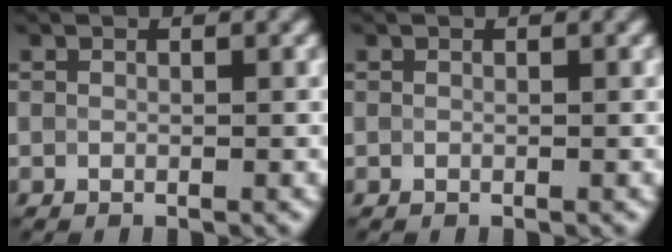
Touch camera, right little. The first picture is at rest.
{"total": 0.0}